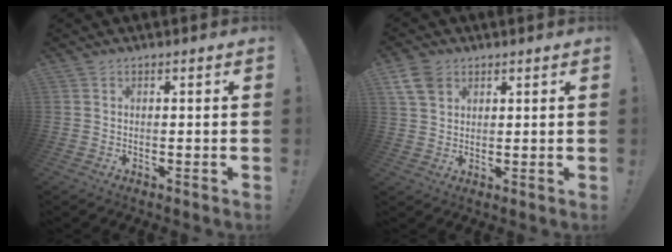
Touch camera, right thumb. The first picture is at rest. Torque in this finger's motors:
{"motor_torque": [0.06, 0.01, 0.39, 0.27, -0.01]}